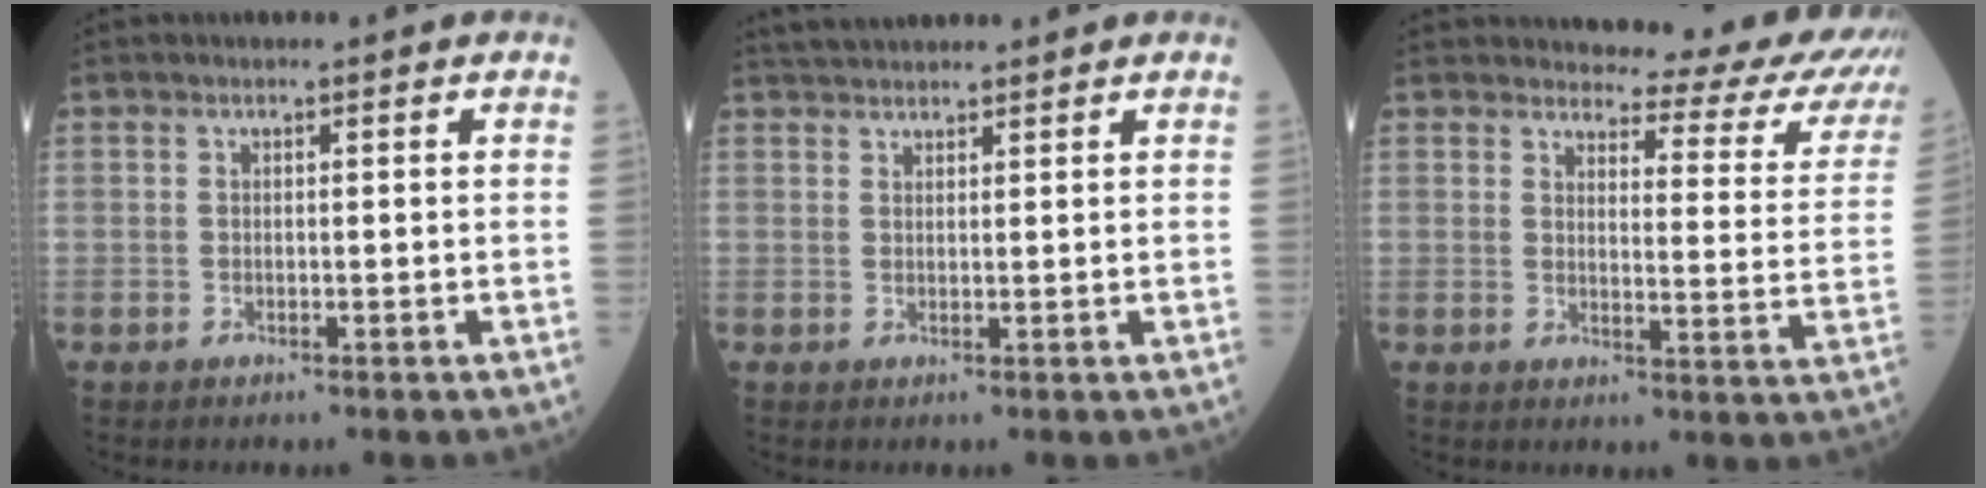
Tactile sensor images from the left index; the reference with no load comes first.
{"total": 4.0, "force": [3.8, 0.6, 1.2], "torque": [-0.021, 0.030, 0.069]}
{"total": 16.8, "force": [16.0, 2.4, 4.5], "torque": [-0.033, -0.090, 0.158]}